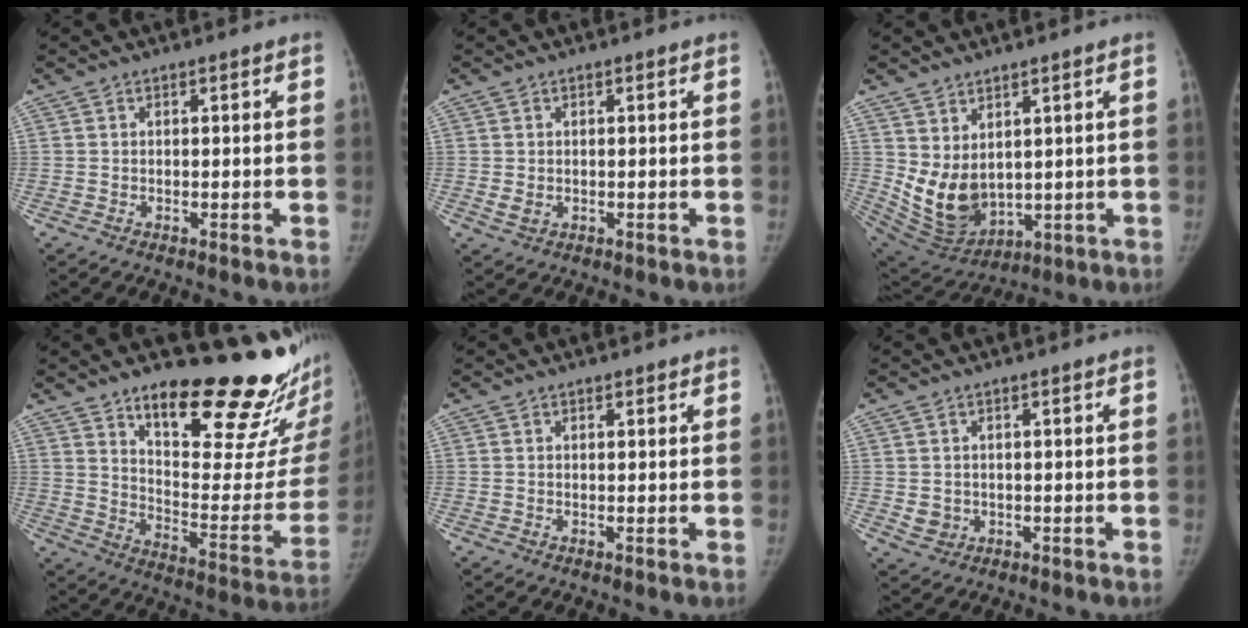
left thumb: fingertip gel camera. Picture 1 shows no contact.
{"total": 1.9, "force": [-0.1, 1.5, 1.1], "torque": [-0.017, -0.003, 0.003]}
{"total": 10.9, "force": [2.6, 7.1, 7.8], "torque": [-0.126, -0.031, 0.078]}
{"total": 25.5, "force": [18.5, 7.4, 15.9], "torque": [-0.177, -0.126, 0.267]}
{"total": 0.5, "force": [0.4, 0.3, 0.2], "torque": [-0.001, -0.002, 0.002]}
{"total": 2.8, "force": [-0.2, 2.5, 1.1], "torque": [-0.010, -0.001, 0.007]}